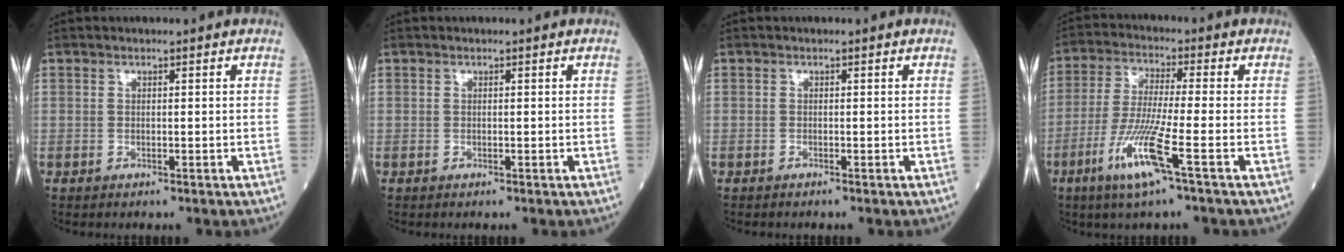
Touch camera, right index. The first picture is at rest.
{"total": 0.0}
{"total": 0.0}
{"total": 9.8, "force": [-4.6, -0.7, 8.6], "torque": [-0.173, -0.021, -0.095]}